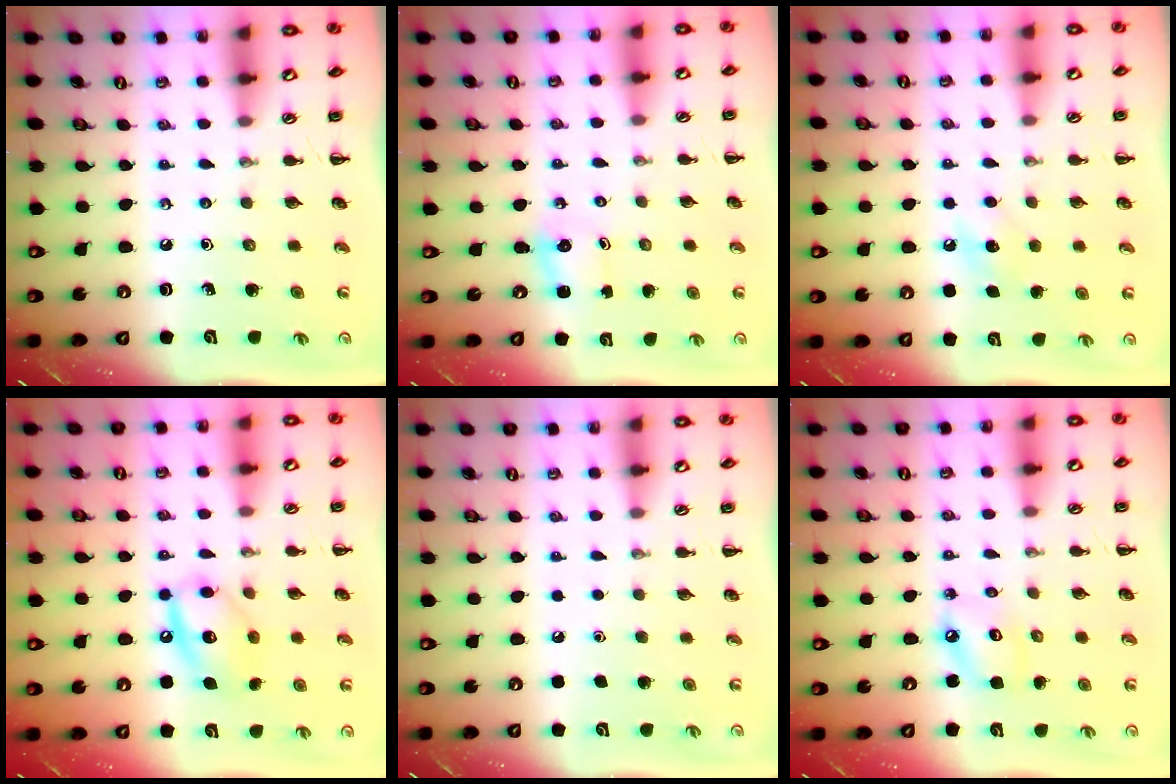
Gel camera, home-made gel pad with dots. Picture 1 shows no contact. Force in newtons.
{"total": 1.3, "press": 1.2, "slide": 0.3}
{"total": 8.1, "press": 7.9, "slide": 1.8}
{"total": 13.4, "press": 13.2, "slide": 1.7}
{"total": 1.6, "press": 1.6, "slide": 0.1}
{"total": 5.5, "press": 5.4, "slide": 0.7}